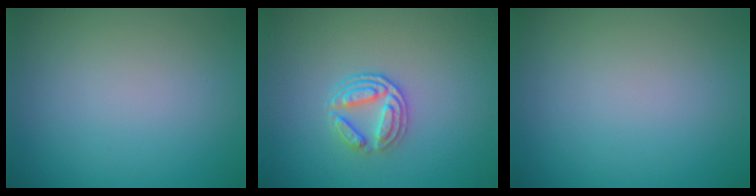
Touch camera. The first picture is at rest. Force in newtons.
{"total": 2.9, "press": 2.5, "slide": 1.6}
{"total": 0.0}